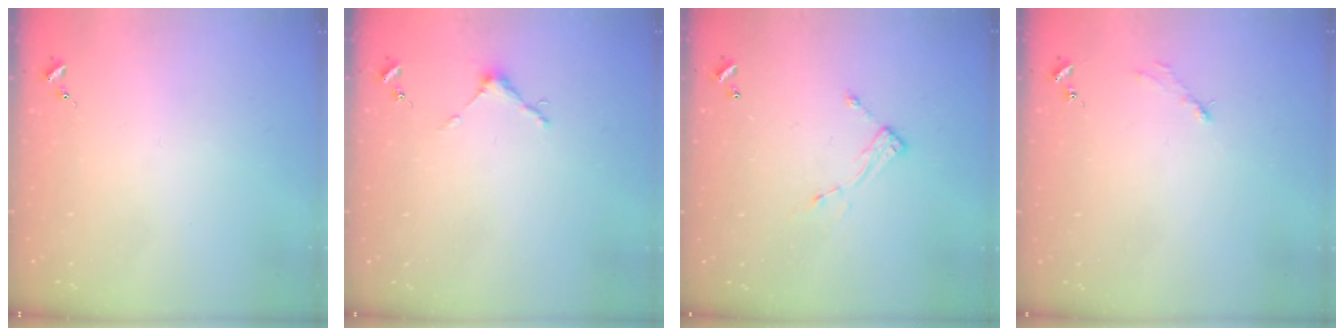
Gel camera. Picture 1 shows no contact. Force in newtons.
{"total": 3.7, "press": 3.7, "slide": 0.3}
{"total": 6.6, "press": 6.6, "slide": 0.2}
{"total": 2.6, "press": 2.6, "slide": 0.3}